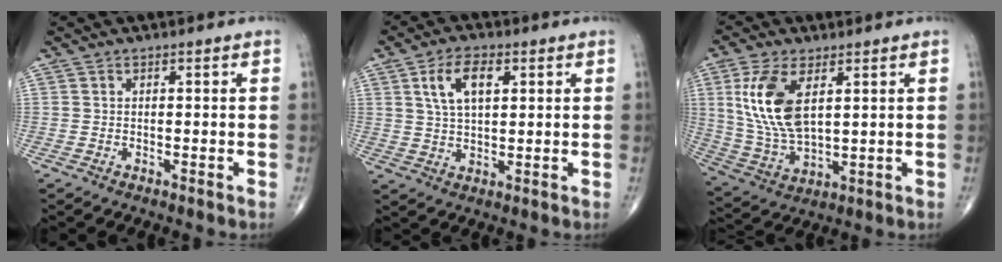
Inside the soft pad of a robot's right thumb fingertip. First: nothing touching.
{"total": 7.7, "force": [2.8, 3.9, 6.1], "torque": [-0.100, -0.004, 0.052]}
{"total": 13.3, "force": [4.1, 6.4, 11.0], "torque": [-0.230, -0.018, 0.090]}